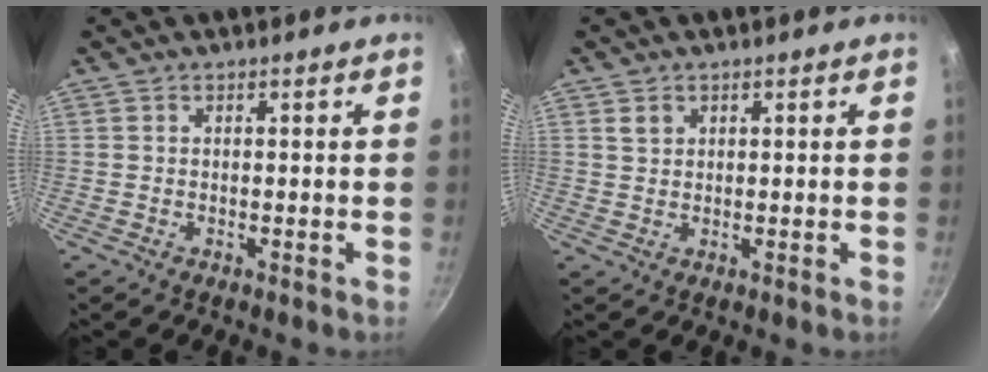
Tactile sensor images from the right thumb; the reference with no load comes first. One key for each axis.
{"total": 1.8, "fx": 1.0, "fy": 1.4, "fz": 0.6, "tx": -0.002, "ty": -0.005, "tz": 0.017}